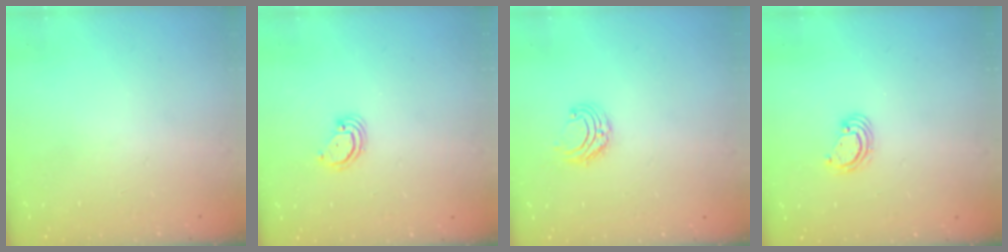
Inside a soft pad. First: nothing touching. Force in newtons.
{"total": 3.5, "press": 3.5, "slide": 0.2}
{"total": 6.3, "press": 6.3, "slide": 0.5}
{"total": 4.0, "press": 3.9, "slide": 0.3}